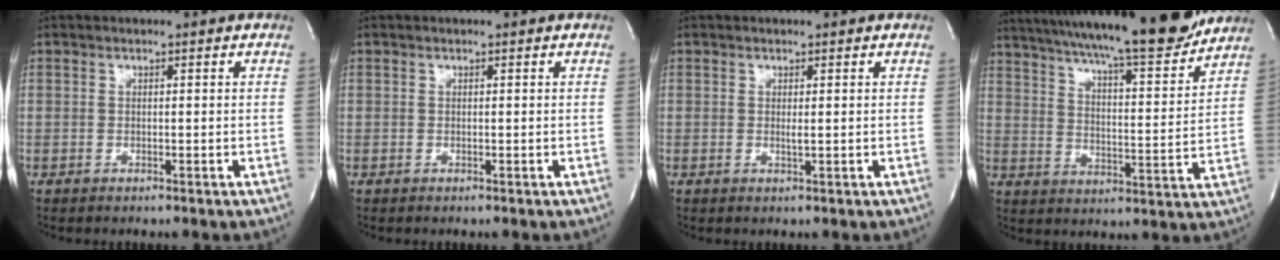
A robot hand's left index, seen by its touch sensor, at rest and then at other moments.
{"total": 0.0}
{"total": 0.7, "force": [0.1, 0.0, 0.7], "torque": [-0.019, -0.004, 0.003]}
{"total": 20.5, "force": [18.1, 1.1, 9.7], "torque": [-0.156, -0.014, 0.262]}